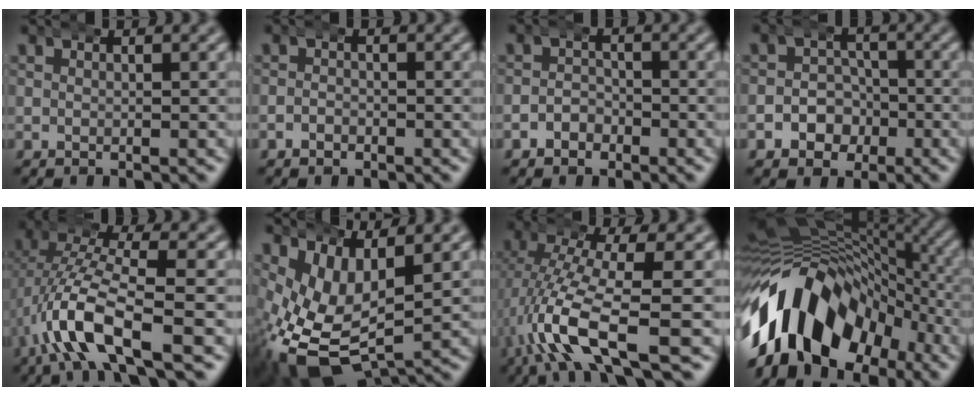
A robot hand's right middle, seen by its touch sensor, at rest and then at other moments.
{"total": 1.1, "force": [-0.9, 0.7, 0.1], "torque": [-0.004, -0.012, -0.011]}
{"total": 2.4, "force": [-1.5, 1.8, 0.3], "torque": [-0.004, -0.010, -0.024]}
{"total": 5.7, "force": [-2.2, 5.0, 1.2], "torque": [-0.023, -0.011, -0.040]}
{"total": 7.2, "force": [-1.7, 3.2, 6.2], "torque": [-0.154, -0.026, -0.016]}
{"total": 9.1, "force": [-2.0, 5.8, 6.7], "torque": [-0.148, -0.045, -0.010]}
{"total": 7.9, "force": [-2.3, 2.5, 7.1], "torque": [-0.159, -0.034, -0.021]}
{"total": 19.7, "force": [-3.6, 14.4, 13.1], "torque": [-0.220, -0.012, -0.051]}